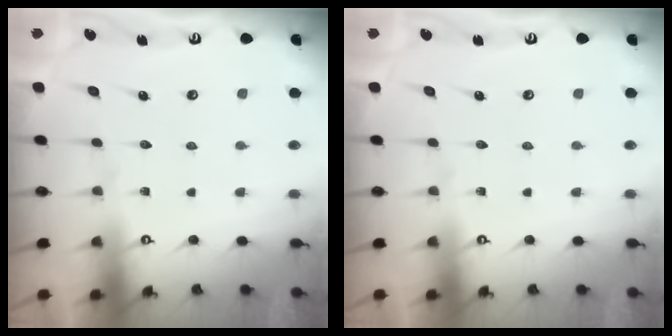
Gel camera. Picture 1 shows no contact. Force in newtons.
{"total": 0.0}